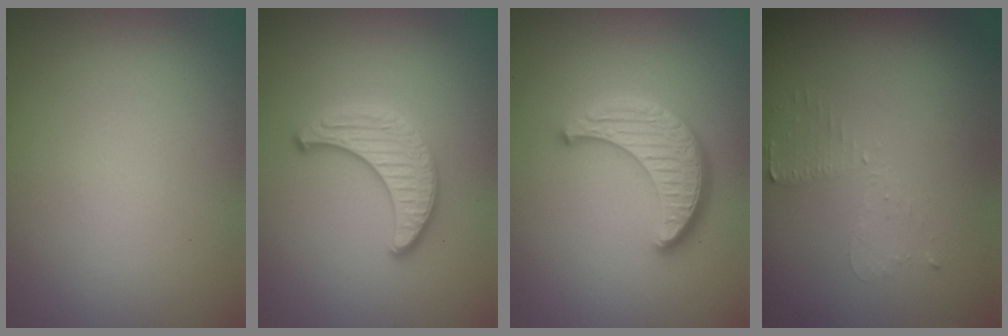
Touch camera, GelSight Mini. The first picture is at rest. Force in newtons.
{"total": 3.3, "press": 3.2, "slide": 1.0}
{"total": 4.5, "press": 3.8, "slide": 2.5}
{"total": 1.9, "press": 1.9, "slide": 0.4}